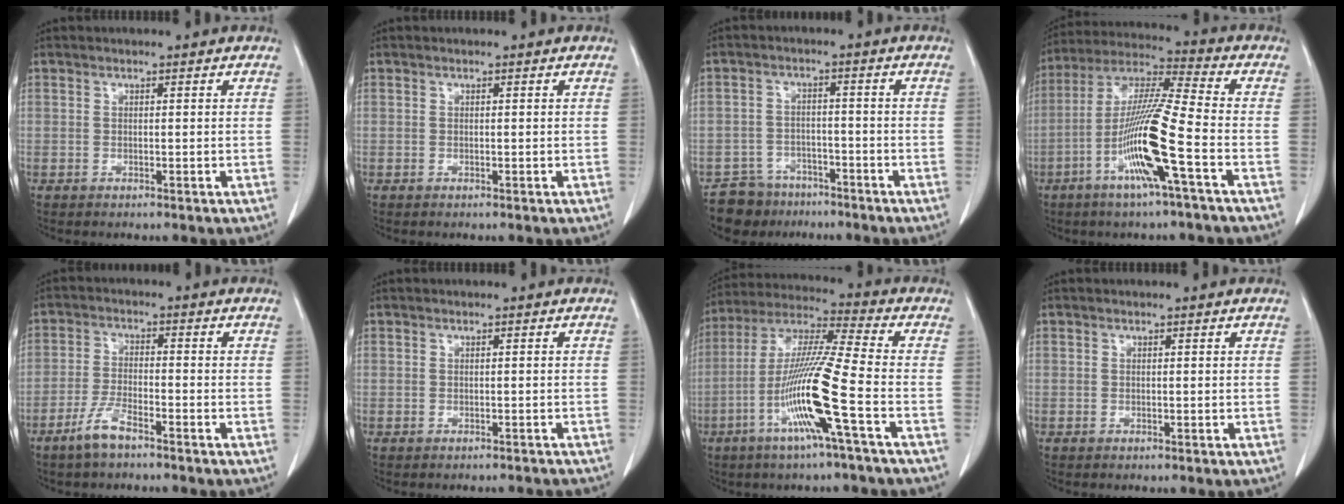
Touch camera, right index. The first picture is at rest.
{"total": 0.0}
{"total": 6.4, "force": [-5.0, 4.0, -0.3], "torque": [0.014, 0.013, -0.082]}
{"total": 14.2, "force": [-5.2, -0.6, 13.2], "torque": [-0.265, -0.006, -0.105]}
{"total": 4.8, "force": [-3.5, 0.8, 3.1], "torque": [-0.069, -0.004, -0.068]}
{"total": 2.7, "force": [-2.5, 0.9, 0.2], "torque": [0.001, 0.000, -0.028]}
{"total": 14.7, "force": [-5.3, -1.3, 13.6], "torque": [-0.275, -0.012, -0.108]}
{"total": 0.0}